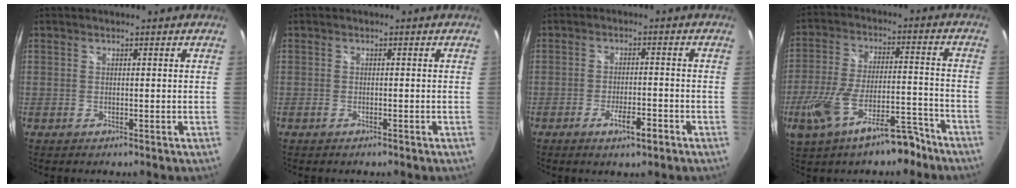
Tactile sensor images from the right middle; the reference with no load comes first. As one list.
[{"total": 1.1, "force": [-0.9, 0.2, 0.5], "torque": [-0.014, -0.001, -0.018]}, {"total": 4.7, "force": [-2.8, 1.0, 3.6], "torque": [-0.072, -0.008, -0.046]}, {"total": 16.2, "force": [-10.5, 5.5, 11.1], "torque": [-0.223, -0.023, -0.169]}]